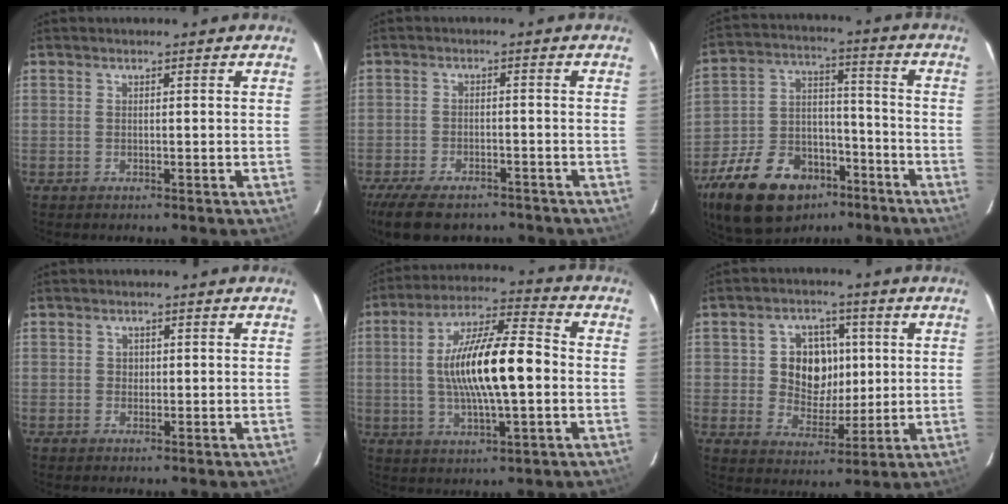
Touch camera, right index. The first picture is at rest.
{"total": 12.9, "force": [-10.0, 5.3, 6.1], "torque": [-0.147, -0.023, -0.160]}
{"total": 21.9, "force": [-13.7, 12.6, 11.4], "torque": [-0.245, 0.020, -0.215]}
{"total": 1.1, "force": [-0.1, 1.1, 0.1], "torque": [0.002, 0.002, -0.001]}
{"total": 16.1, "force": [-0.7, 4.2, 15.5], "torque": [-0.282, 0.012, -0.013]}
{"total": 9.6, "force": [1.2, 8.2, 4.9], "torque": [-0.095, 0.009, 0.027]}